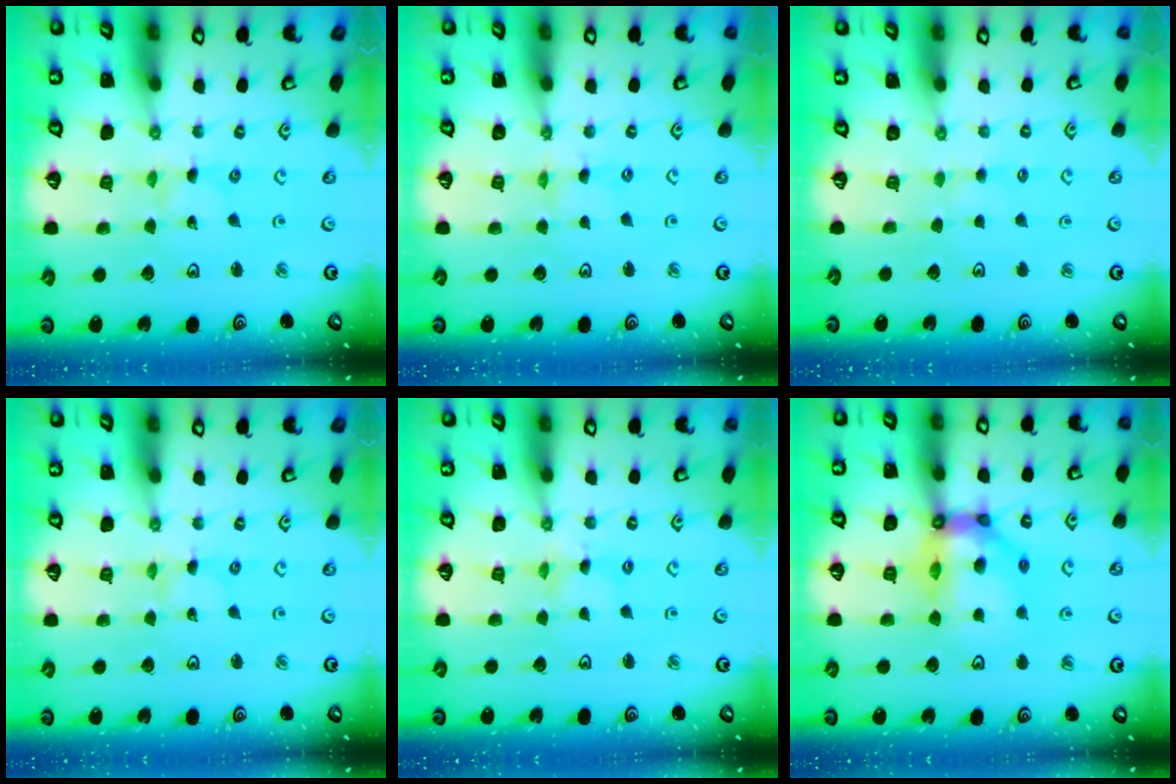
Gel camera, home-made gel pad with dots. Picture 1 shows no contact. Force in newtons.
{"total": 0.0}
{"total": 1.1, "press": 1.1, "slide": 0.3}
{"total": 0.0}
{"total": 1.1, "press": 1.0, "slide": 0.2}
{"total": 13.9, "press": 13.9, "slide": 1.5}